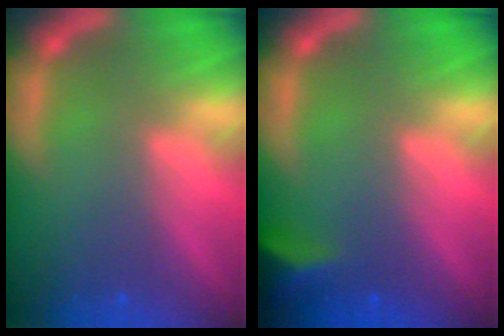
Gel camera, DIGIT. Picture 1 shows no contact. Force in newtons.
{"total": 3.5}